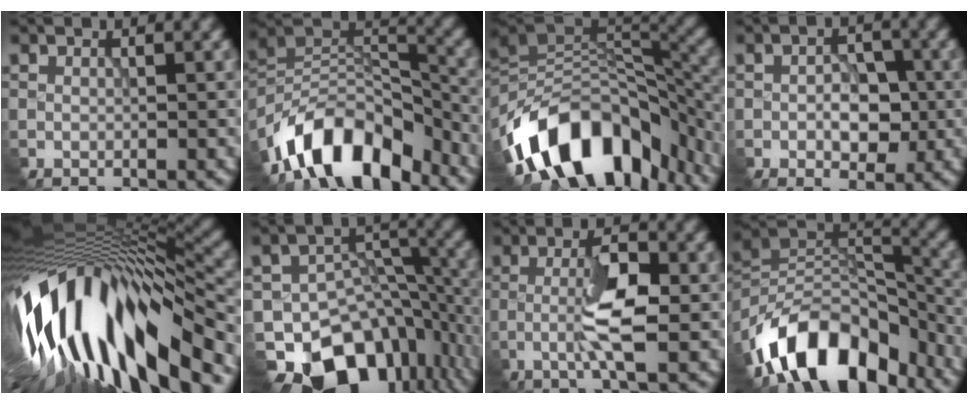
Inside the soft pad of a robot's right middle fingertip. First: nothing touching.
{"total": 10.6, "force": [-7.8, 4.7, 5.4], "torque": [-0.082, 0.008, -0.152]}
{"total": 14.3, "force": [-7.7, 8.3, 8.8], "torque": [-0.157, 0.013, -0.123]}
{"total": 3.6, "force": [-0.7, 2.4, 2.6], "torque": [-0.038, 0.000, -0.010]}
{"total": 15.9, "force": [-4.7, 6.5, 13.7], "torque": [-0.236, 0.006, -0.074]}
{"total": 11.5, "force": [-6.6, 7.7, 5.3], "torque": [-0.075, -0.014, -0.100]}
{"total": 4.8, "force": [-1.2, 0.8, 4.5], "torque": [-0.090, 0.009, -0.030]}
{"total": 12.1, "force": [-8.2, 6.2, 6.4], "torque": [-0.105, 0.013, -0.157]}